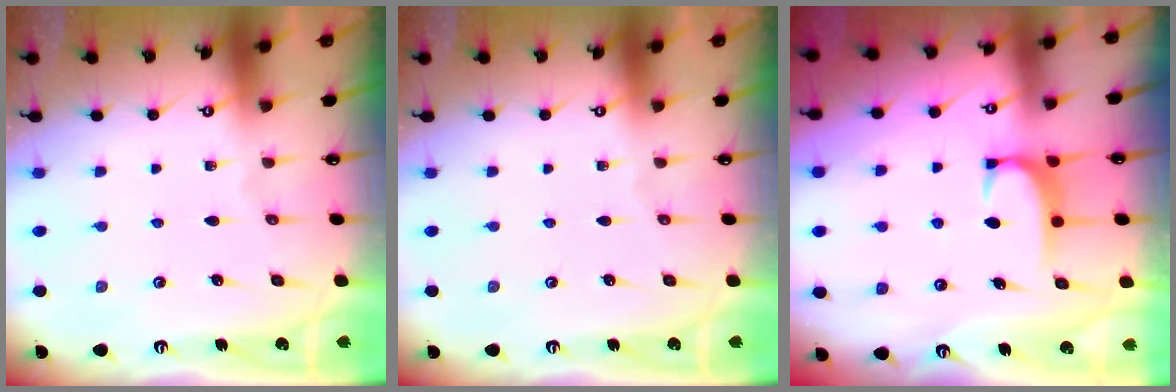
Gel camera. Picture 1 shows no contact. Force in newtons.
{"total": 0.0}
{"total": 1.6, "press": 1.6, "slide": 0.5}